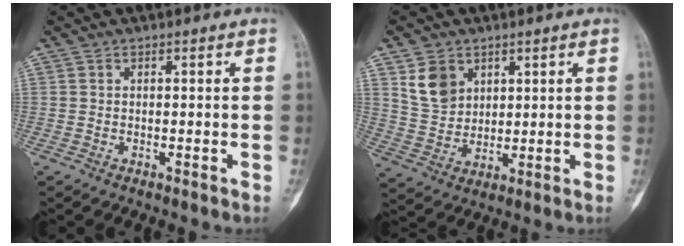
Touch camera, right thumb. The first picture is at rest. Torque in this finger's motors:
{"motor_torque": [-0.74, 0.76, 0.15, -0.03, 0.12]}